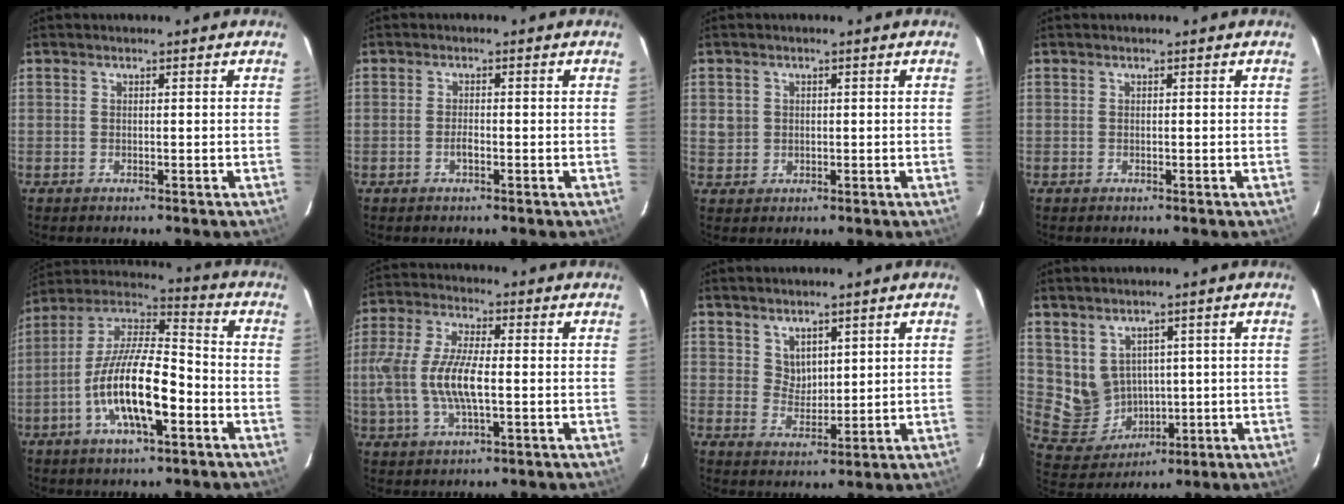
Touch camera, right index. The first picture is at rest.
{"total": 0.9, "force": [-0.5, 0.4, 0.6], "torque": [-0.014, 0.003, -0.010]}
{"total": 3.0, "force": [0.3, 2.9, 0.7], "torque": [-0.012, 0.006, 0.007]}
{"total": 0.0}
{"total": 16.2, "force": [-5.9, 4.9, 14.2], "torque": [-0.275, -0.003, -0.114]}
{"total": 12.0, "force": [-1.3, 4.3, 11.1], "torque": [-0.236, 0.001, -0.027]}
{"total": 4.2, "force": [3.0, 2.6, 1.3], "torque": [-0.015, 0.003, 0.062]}
{"total": 8.1, "force": [2.2, 7.3, 2.7], "torque": [-0.068, 0.004, 0.074]}